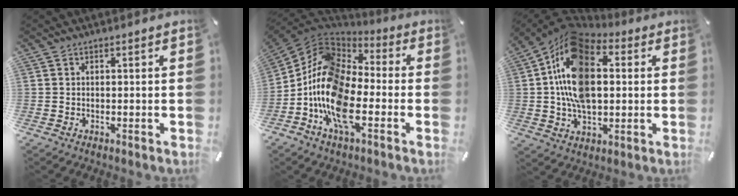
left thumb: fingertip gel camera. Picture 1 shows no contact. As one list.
[{"total": 16.4, "force": [-6.9, 9.0, 11.8], "torque": [-0.262, 0.016, -0.133]}, {"total": 18.8, "force": [2.5, 11.9, 14.3], "torque": [-0.291, -0.005, 0.038]}]